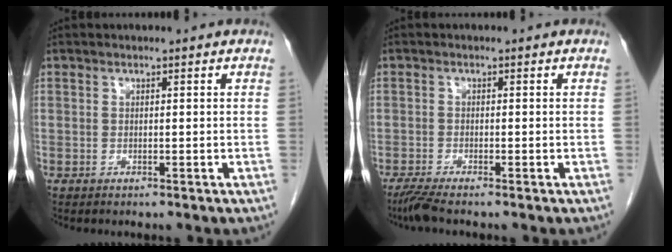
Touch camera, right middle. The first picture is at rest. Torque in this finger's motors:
{"motor_torque": [-0.37, -0.08, 0.03, 0.00]}